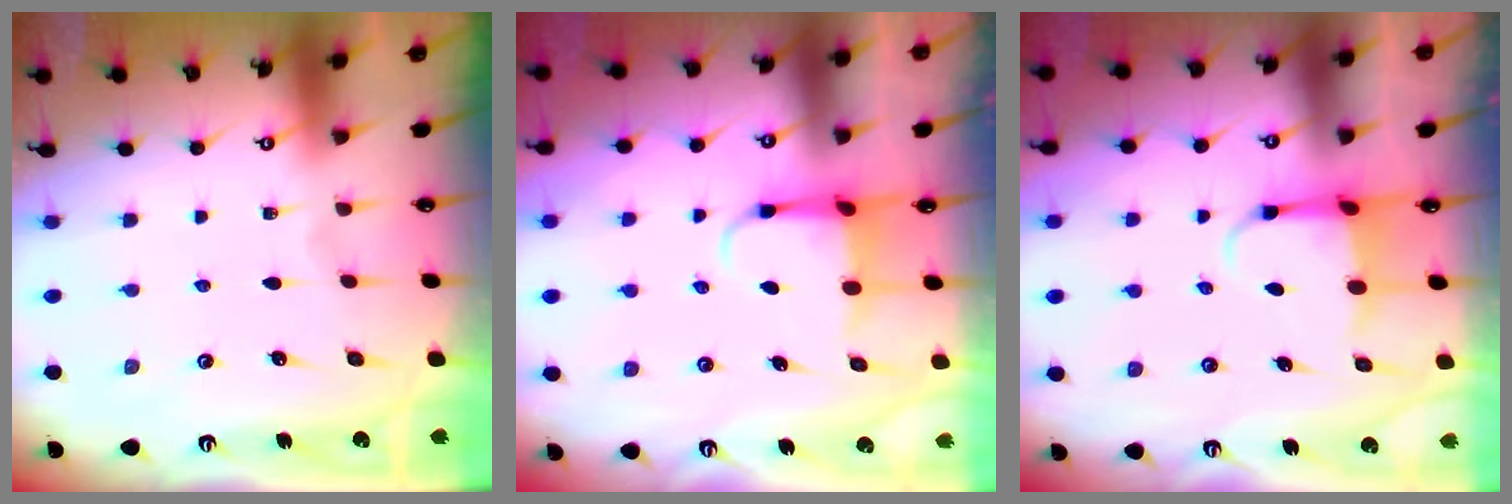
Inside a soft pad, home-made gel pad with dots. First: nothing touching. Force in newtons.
{"total": 4.5, "press": 4.5, "slide": 0.5}
{"total": 4.0, "press": 3.8, "slide": 1.0}